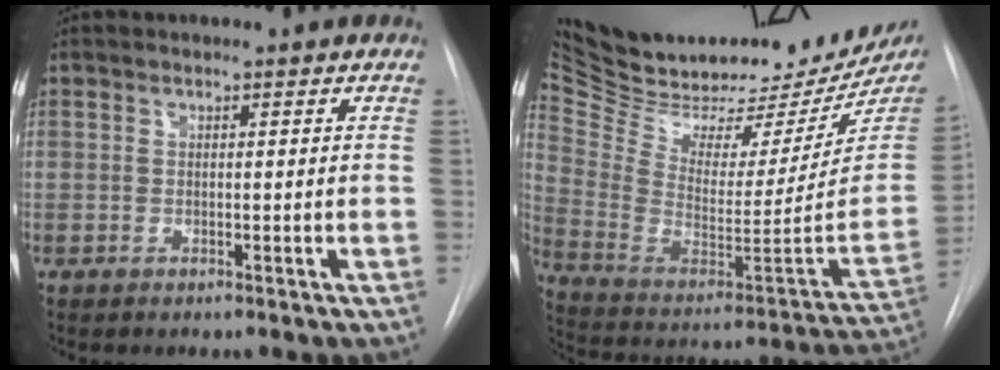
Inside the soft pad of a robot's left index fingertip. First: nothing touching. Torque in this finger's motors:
{"motor_torque": [0.18, -0.78, -0.89, -0.12]}